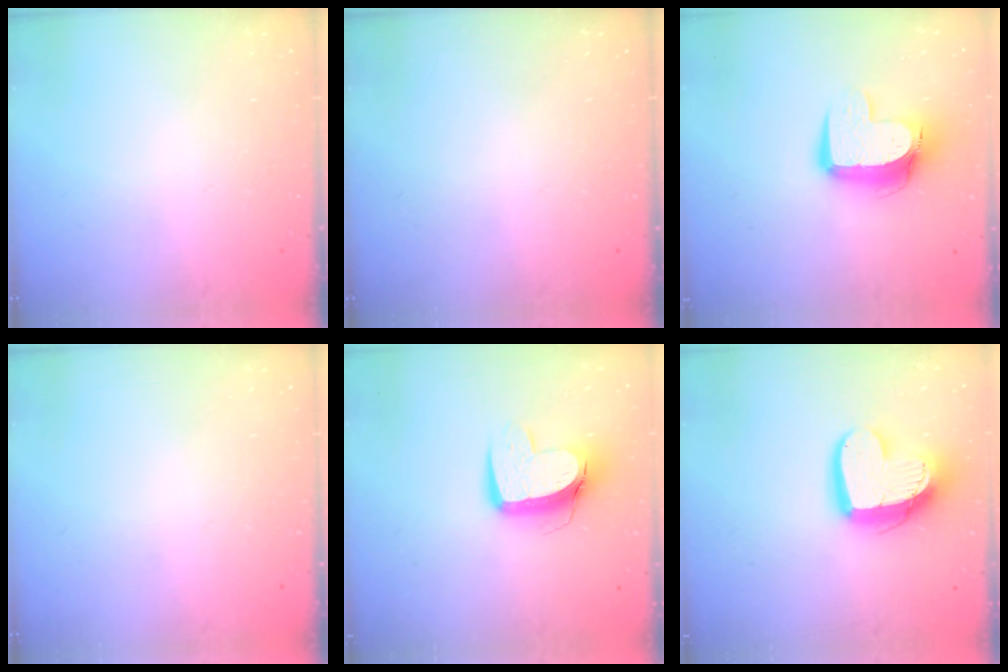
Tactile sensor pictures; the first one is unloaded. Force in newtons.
{"total": 0.0}
{"total": 12.2, "press": 12.1, "slide": 1.2}
{"total": 0.0}
{"total": 10.8, "press": 10.7, "slide": 1.1}
{"total": 15.8, "press": 15.8, "slide": 1.3}